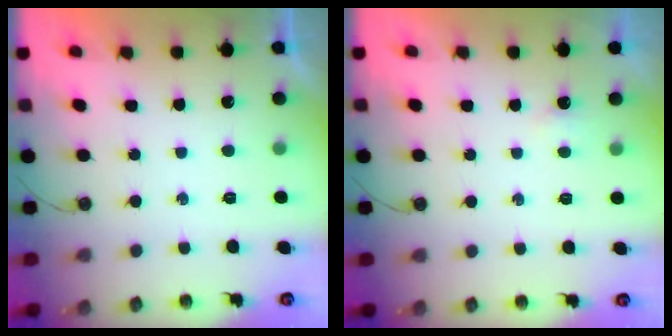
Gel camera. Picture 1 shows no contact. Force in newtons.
{"total": 3.2, "press": 1.5, "slide": 2.9}